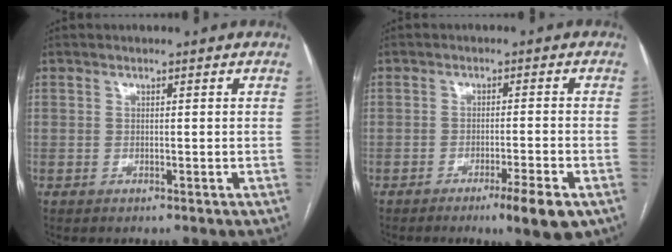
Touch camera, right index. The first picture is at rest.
{"total": 6.1, "force": [-3.5, 0.2, 5.0], "torque": [-0.069, -0.011, -0.053]}